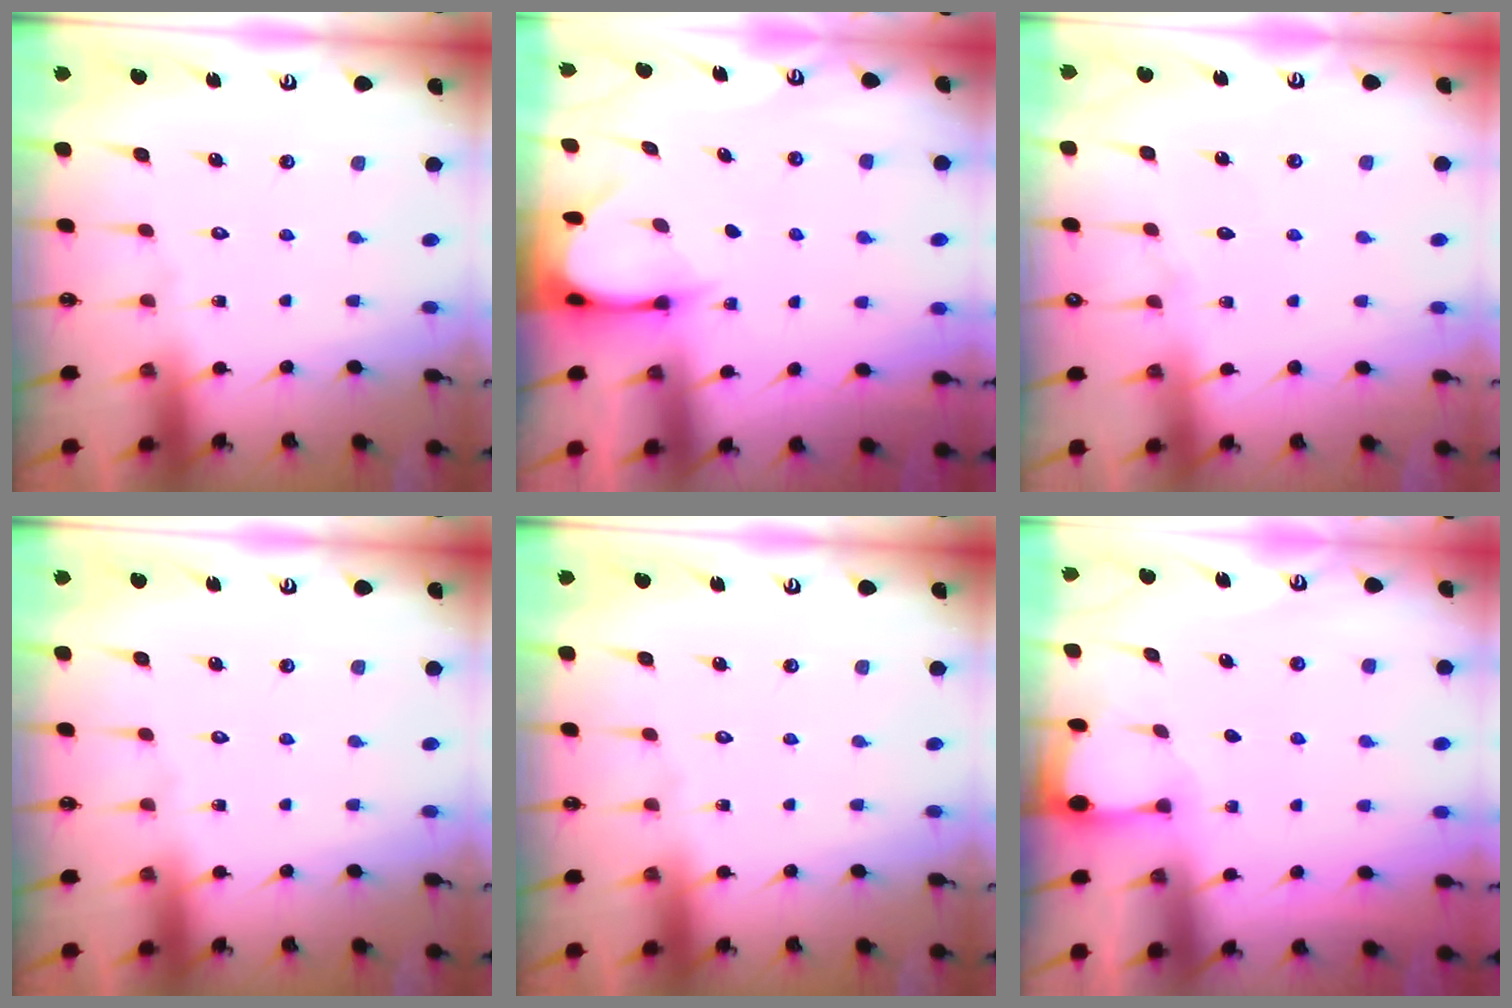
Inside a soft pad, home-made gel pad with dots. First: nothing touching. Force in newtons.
{"total": 3.4, "press": 3.4, "slide": 0.3}
{"total": 5.4, "press": 5.4, "slide": 0.8}
{"total": 0.0}
{"total": 0.0}
{"total": 1.6, "press": 1.5, "slide": 0.3}